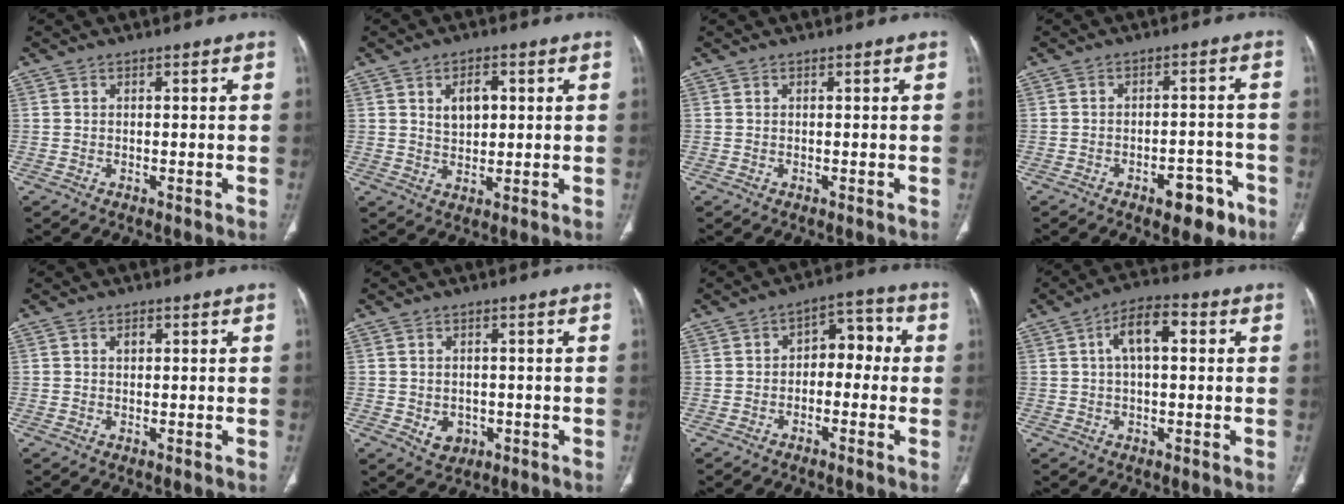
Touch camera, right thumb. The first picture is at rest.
{"total": 5.7, "force": [1.6, 3.6, 4.1], "torque": [-0.052, -0.005, 0.030]}
{"total": 0.0}
{"total": 7.4, "force": [-4.2, 3.7, 4.8], "torque": [-0.040, 0.032, -0.053]}
{"total": 1.2, "force": [0.3, 0.9, 0.7], "torque": [-0.009, 0.003, 0.005]}
{"total": 4.0, "force": [-1.0, 3.3, 2.1], "torque": [-0.020, 0.003, -0.002]}
{"total": 7.1, "force": [-0.6, 4.7, 5.3], "torque": [-0.041, 0.040, -0.022]}
{"total": 7.9, "force": [1.7, 3.7, 6.8], "torque": [-0.116, 0.022, 0.021]}